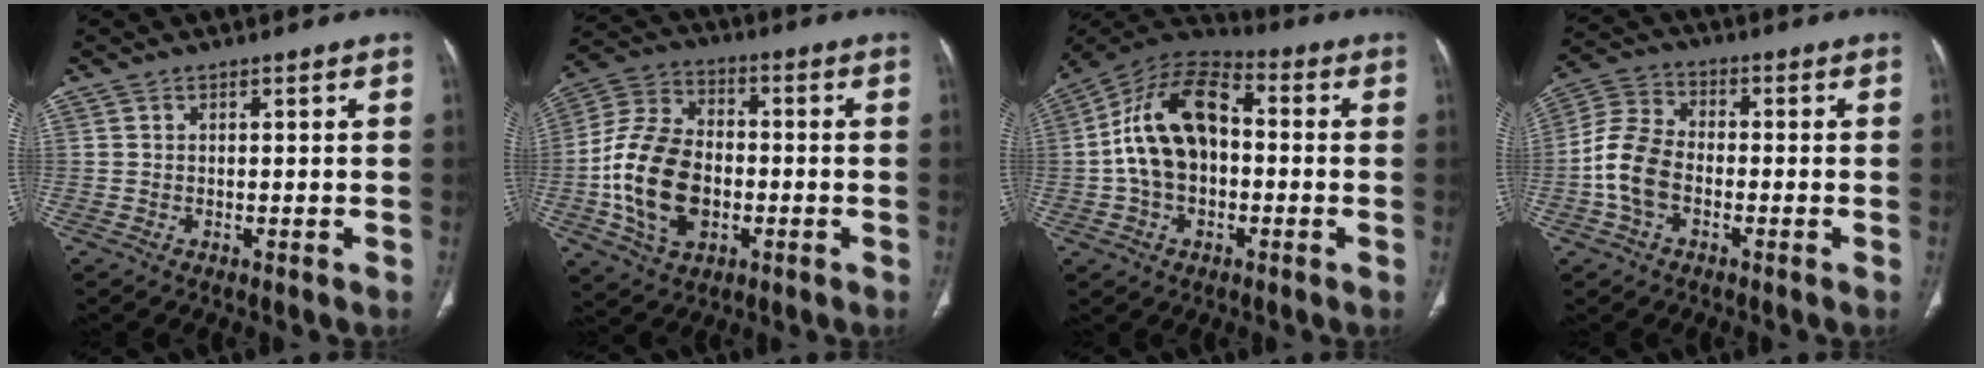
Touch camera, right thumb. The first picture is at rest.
{"total": 16.5, "force": [-3.2, 11.2, 11.8], "torque": [-0.211, 0.022, -0.057]}
{"total": 15.7, "force": [-0.1, 10.0, 12.1], "torque": [-0.209, 0.040, -0.012]}
{"total": 9.2, "force": [-2.5, 6.1, 6.4], "torque": [-0.127, 0.027, -0.058]}